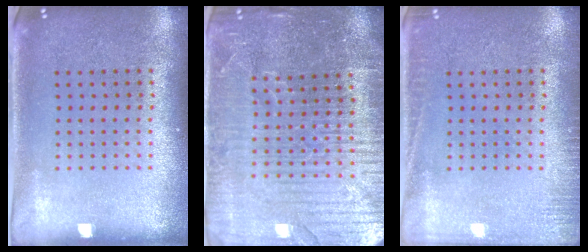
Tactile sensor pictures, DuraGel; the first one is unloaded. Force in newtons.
{"total": 5.1, "press": 4.6, "slide": 2.1}
{"total": 1.9, "press": 1.9, "slide": 0.4}